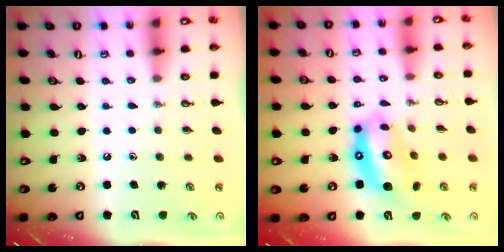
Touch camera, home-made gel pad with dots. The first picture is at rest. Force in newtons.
{"total": 13.1, "press": 13.0, "slide": 1.5}